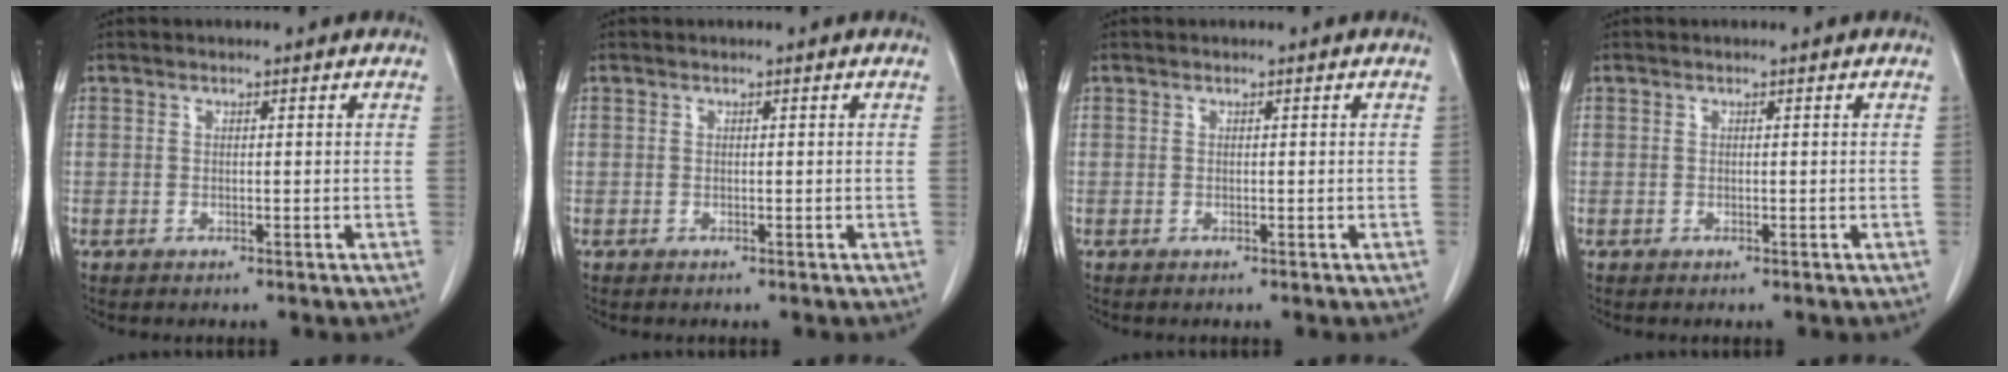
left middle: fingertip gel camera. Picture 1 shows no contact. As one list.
[{"total": 0.0}, {"total": 0.0}, {"total": 0.0}]